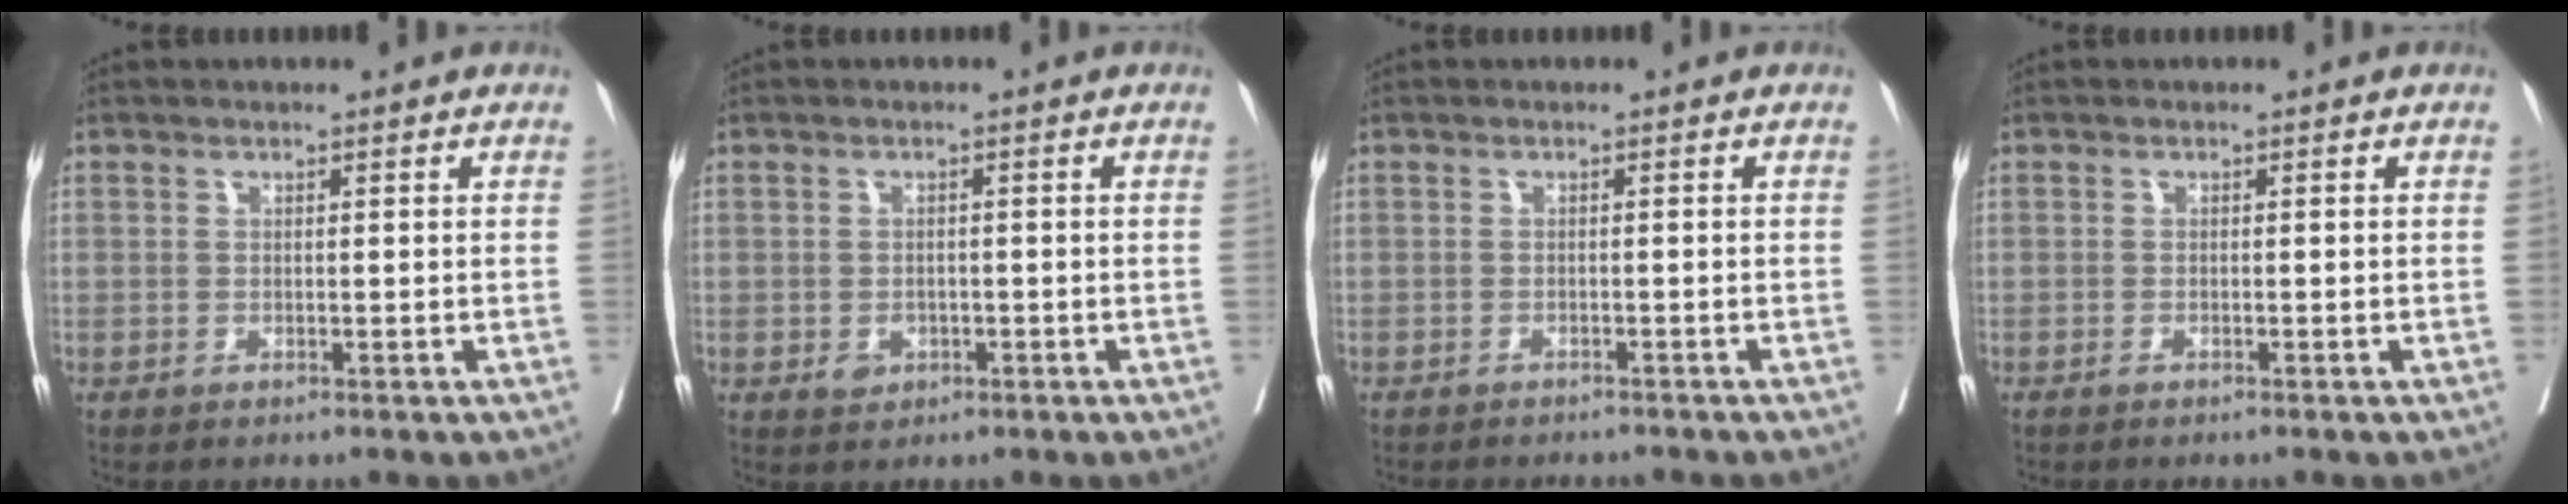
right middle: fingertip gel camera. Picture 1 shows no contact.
{"total": 2.2, "force": [-0.8, 1.8, 1.0], "torque": [-0.013, 0.002, -0.005]}
{"total": 5.6, "force": [-5.2, 1.2, 1.5], "torque": [-0.014, -0.005, -0.065]}
{"total": 0.9, "force": [-0.8, 0.0, 0.4], "torque": [-0.009, -0.003, -0.012]}